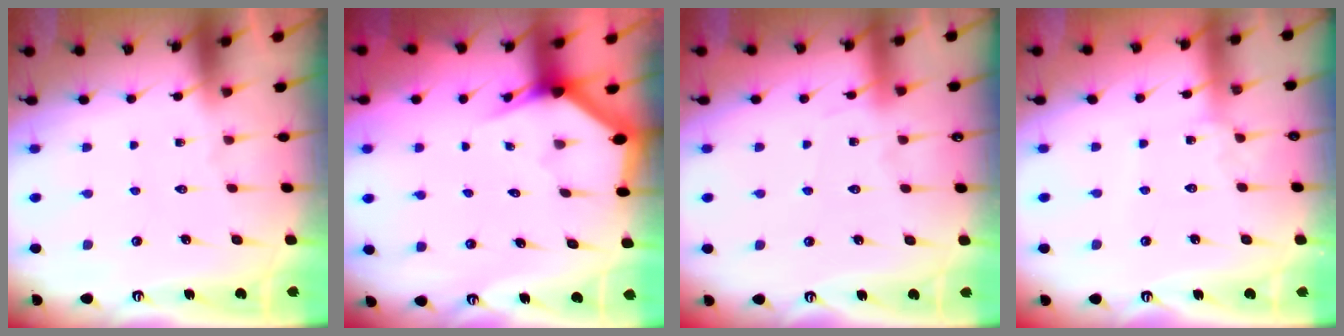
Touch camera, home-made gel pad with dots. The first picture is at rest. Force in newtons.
{"total": 2.7, "press": 2.7, "slide": 0.1}
{"total": 4.8, "press": 4.7, "slide": 0.7}
{"total": 2.0, "press": 2.0, "slide": 0.2}